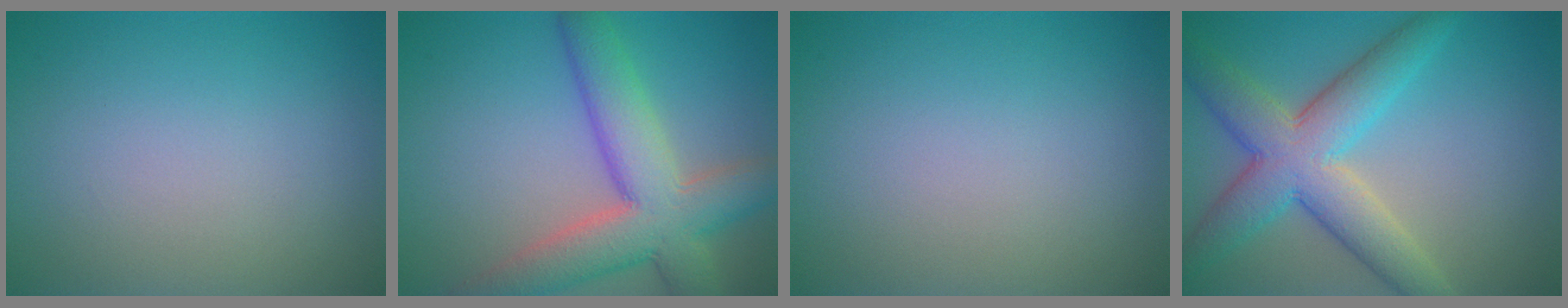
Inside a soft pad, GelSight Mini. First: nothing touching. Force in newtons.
{"total": 8.4, "press": 8.4, "slide": 0.6}
{"total": 0.0}
{"total": 7.7, "press": 7.7, "slide": 0.1}